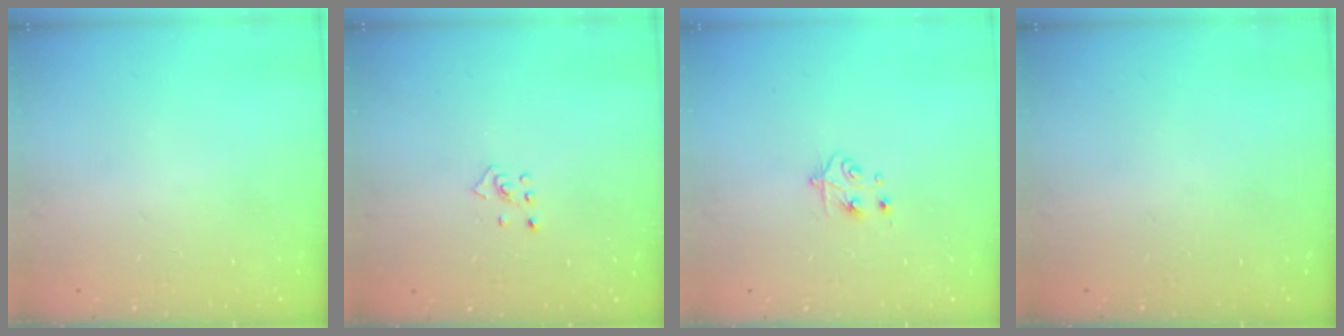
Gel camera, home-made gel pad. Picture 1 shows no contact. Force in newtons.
{"total": 2.5, "press": 2.4, "slide": 0.8}
{"total": 4.8, "press": 4.8, "slide": 0.6}
{"total": 0.0}